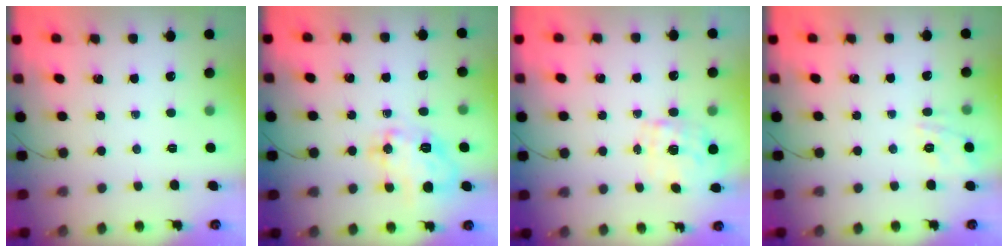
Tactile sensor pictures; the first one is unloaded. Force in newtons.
{"total": 15.1, "press": 15.1, "slide": 0.9}
{"total": 2.2, "press": 2.2, "slide": 0.4}
{"total": 11.4, "press": 11.4, "slide": 1.0}